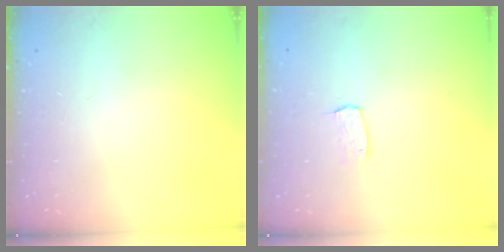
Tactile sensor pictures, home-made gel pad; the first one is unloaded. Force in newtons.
{"total": 3.6, "press": 3.6, "slide": 0.3}